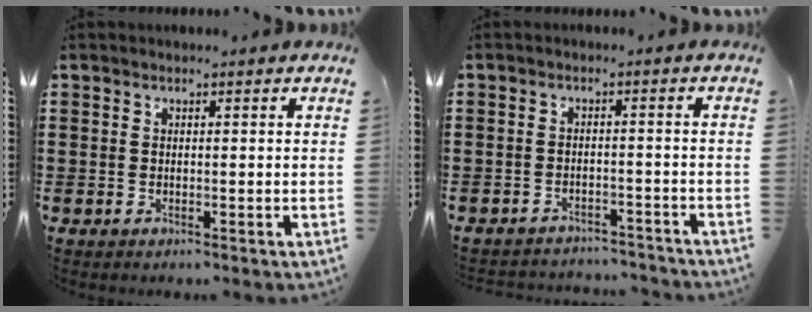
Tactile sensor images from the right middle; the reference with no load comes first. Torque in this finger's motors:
{"motor_torque": [0.34, -0.16, 0.24, 0.08]}